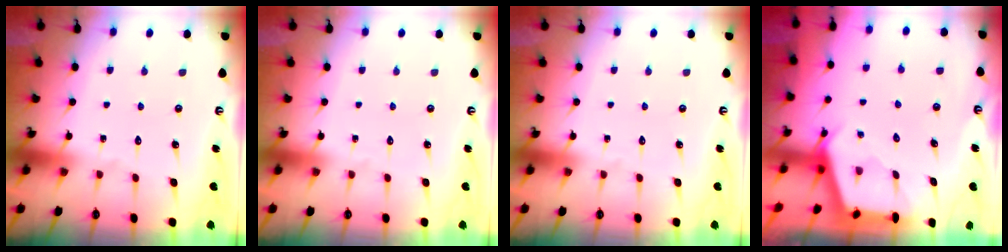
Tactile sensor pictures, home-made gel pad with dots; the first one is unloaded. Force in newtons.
{"total": 0.0}
{"total": 0.0}
{"total": 2.7, "press": 2.7, "slide": 0.3}